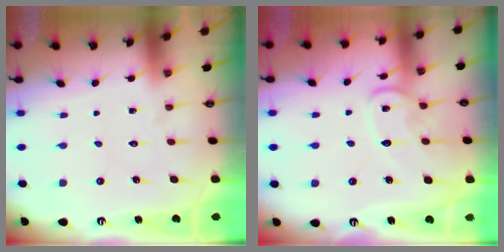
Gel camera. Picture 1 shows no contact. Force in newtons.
{"total": 11.8, "press": 11.7, "slide": 1.0}